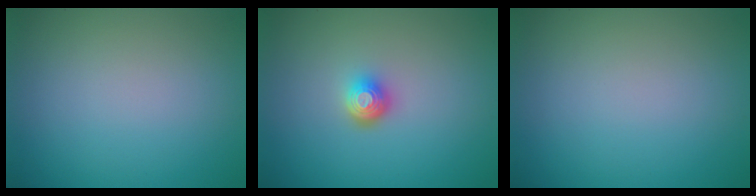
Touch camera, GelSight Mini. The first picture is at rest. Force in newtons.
{"total": 2.0, "press": 1.5, "slide": 1.4}
{"total": 0.0}